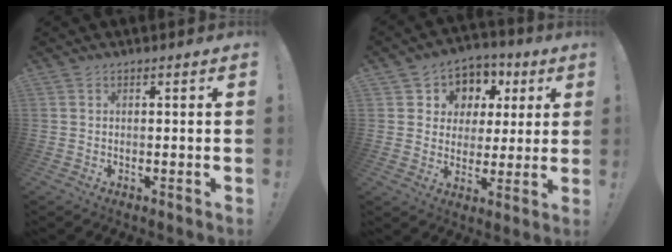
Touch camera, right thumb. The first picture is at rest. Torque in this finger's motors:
{"motor_torque": [-0.22, 0.47, -0.08, 0.16, 0.08]}